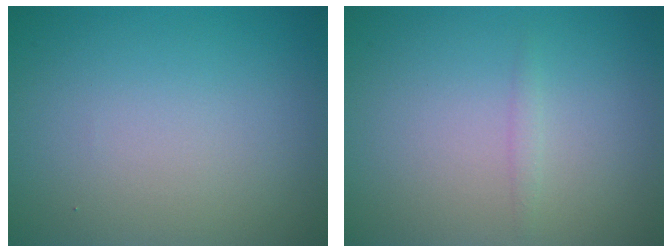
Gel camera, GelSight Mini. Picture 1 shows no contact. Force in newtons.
{"total": 0.7, "press": 0.7, "slide": 0.0}